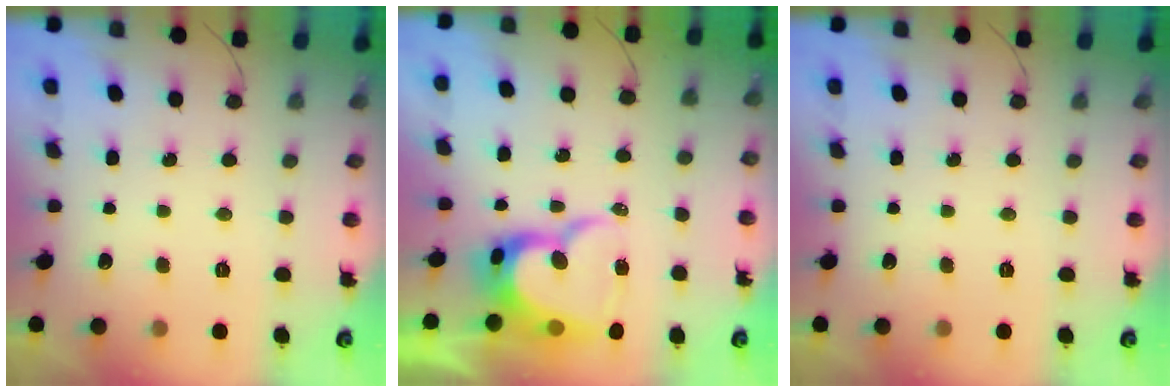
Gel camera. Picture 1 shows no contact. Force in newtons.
{"total": 14.7, "press": 14.6, "slide": 1.4}
{"total": 0.0}